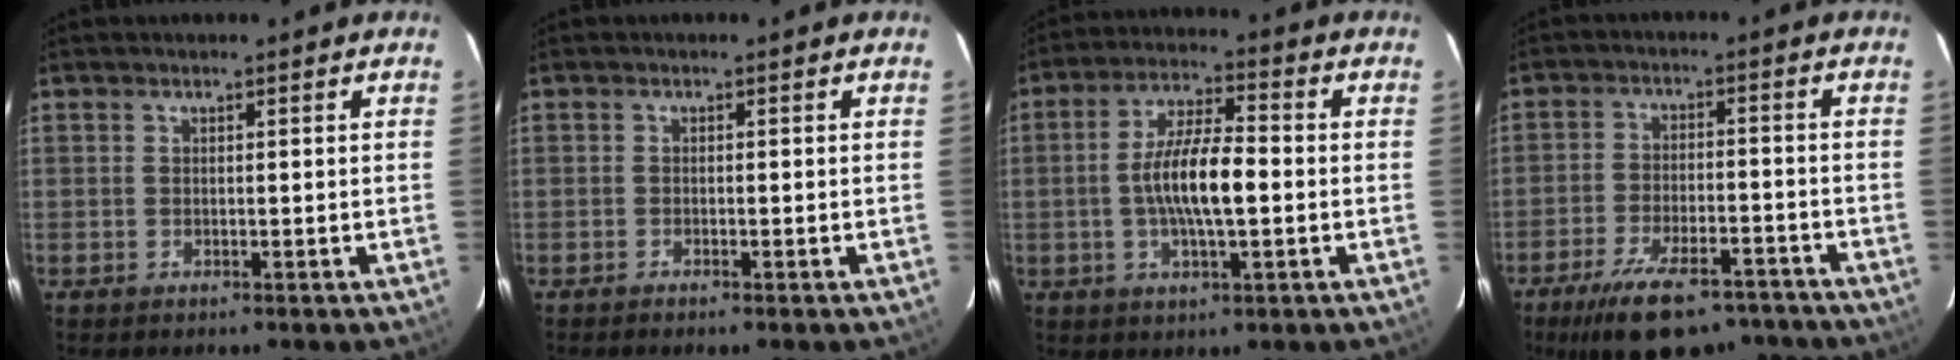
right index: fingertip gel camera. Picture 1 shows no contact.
{"total": 0.9, "force": [-0.8, 0.0, 0.5], "torque": [-0.011, -0.001, -0.014]}
{"total": 10.4, "force": [-1.2, 2.8, 9.9], "torque": [-0.189, 0.005, -0.023]}
{"total": 17.6, "force": [-13.4, 6.9, 9.1], "torque": [-0.178, -0.015, -0.196]}